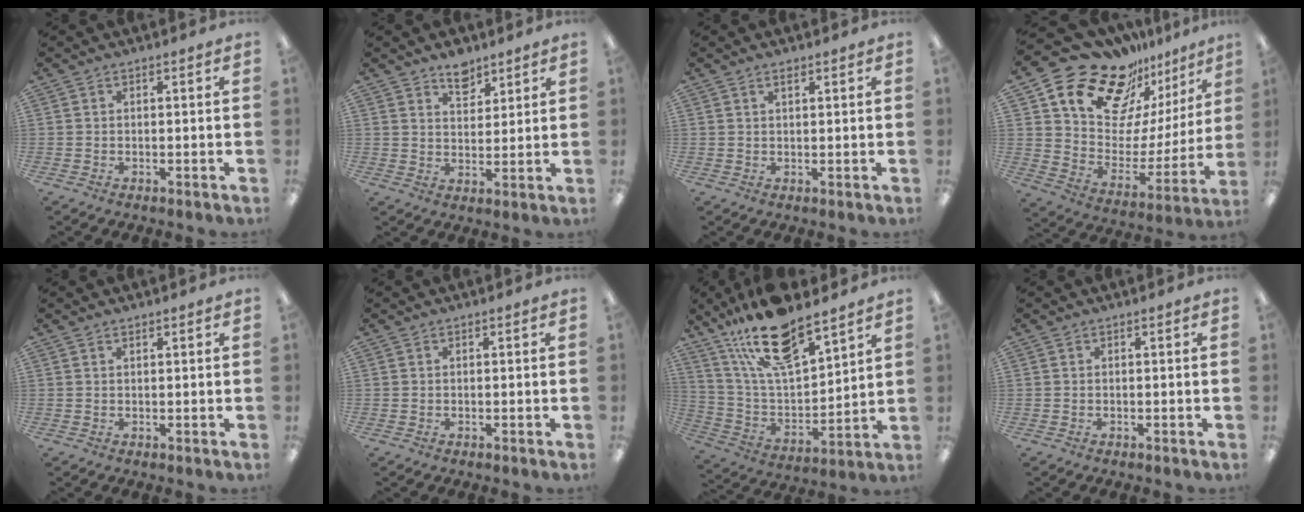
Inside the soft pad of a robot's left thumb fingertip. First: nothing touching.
{"total": 6.1, "force": [4.9, 3.1, 2.0], "torque": [-0.021, -0.028, 0.085]}
{"total": 1.4, "force": [1.1, 0.4, 0.8], "torque": [-0.010, -0.002, 0.018]}
{"total": 20.8, "force": [16.9, 10.4, 6.2], "torque": [-0.123, -0.132, 0.299]}
{"total": 0.7, "force": [0.6, 0.3, 0.4], "torque": [-0.008, 0.002, 0.011]}
{"total": 0.0}
{"total": 20.1, "force": [14.9, 6.9, 11.7], "torque": [-0.219, -0.077, 0.260]}
{"total": 0.0}